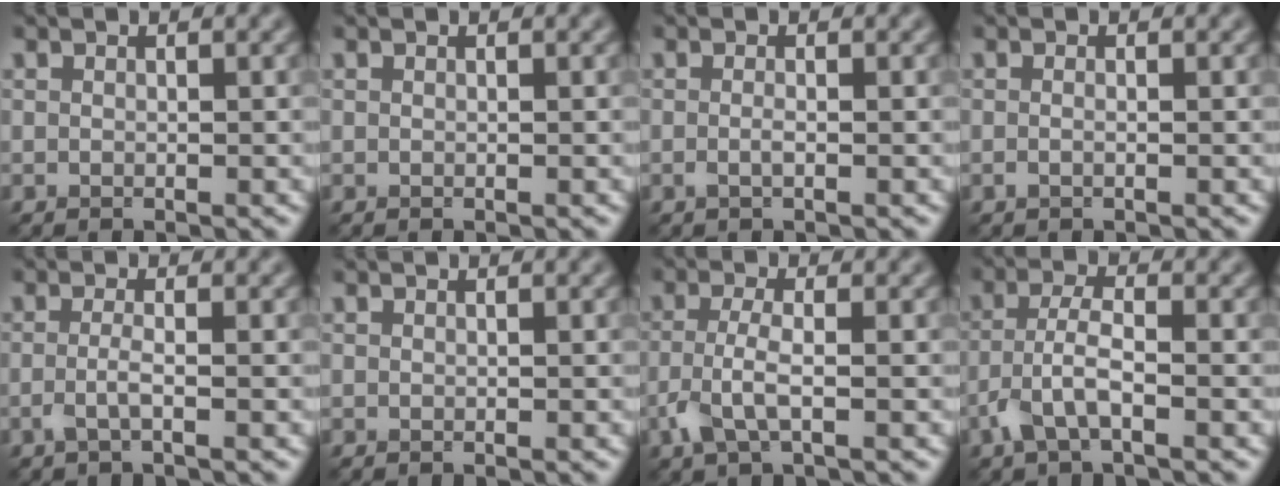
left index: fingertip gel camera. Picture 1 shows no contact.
{"total": 0.0}
{"total": 0.9, "force": [-0.2, 0.1, 0.8], "torque": [-0.017, -0.003, -0.005]}
{"total": 0.6, "force": [-0.2, 0.2, 0.5], "torque": [-0.012, -0.005, -0.006]}
{"total": 1.7, "force": [-0.5, 0.4, 1.6], "torque": [-0.031, -0.003, -0.013]}
{"total": 0.0}
{"total": 3.2, "force": [-1.2, 1.1, 2.7], "torque": [-0.067, 0.000, -0.030]}
{"total": 3.5, "force": [-1.6, 1.3, 2.8], "torque": [-0.064, 0.004, -0.038]}